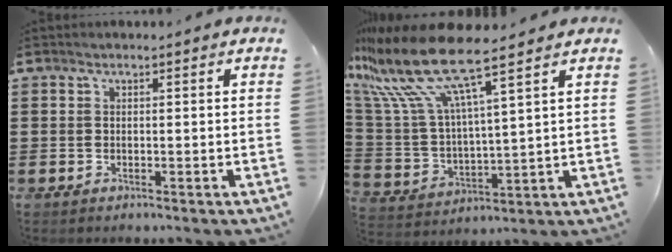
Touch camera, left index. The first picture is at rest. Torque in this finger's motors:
{"motor_torque": [2.14, 0.00, 1.06, 0.21]}